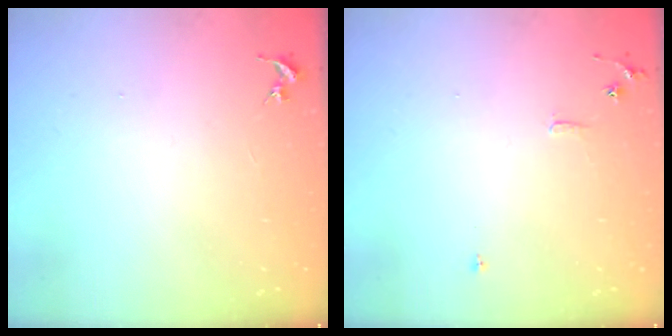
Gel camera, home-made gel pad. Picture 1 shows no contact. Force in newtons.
{"total": 5.6, "press": 5.6, "slide": 0.6}